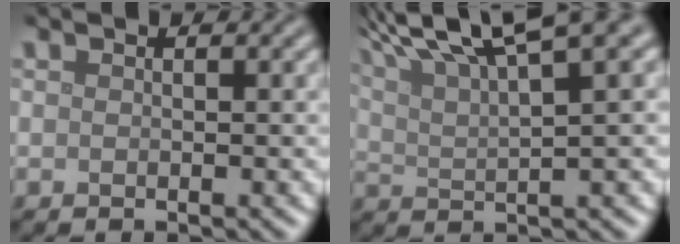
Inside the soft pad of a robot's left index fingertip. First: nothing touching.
{"total": 8.9, "force": [5.9, 1.7, 6.5], "torque": [-0.099, 0.026, 0.091]}